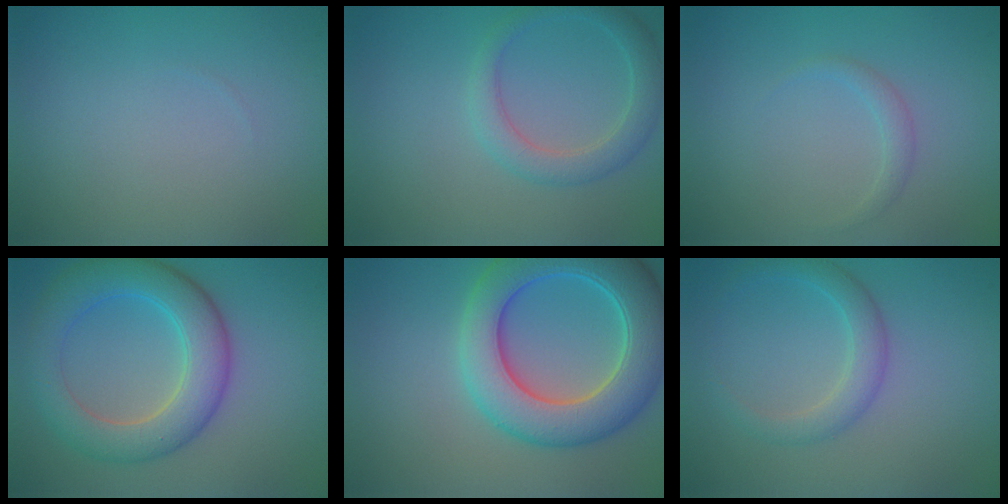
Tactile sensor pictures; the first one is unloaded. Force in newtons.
{"total": 2.8, "press": 2.8, "slide": 0.2}
{"total": 1.1, "press": 1.1, "slide": 0.0}
{"total": 6.6, "press": 6.6, "slide": 0.1}
{"total": 8.7, "press": 8.7, "slide": 0.1}
{"total": 2.6, "press": 2.6, "slide": 0.0}